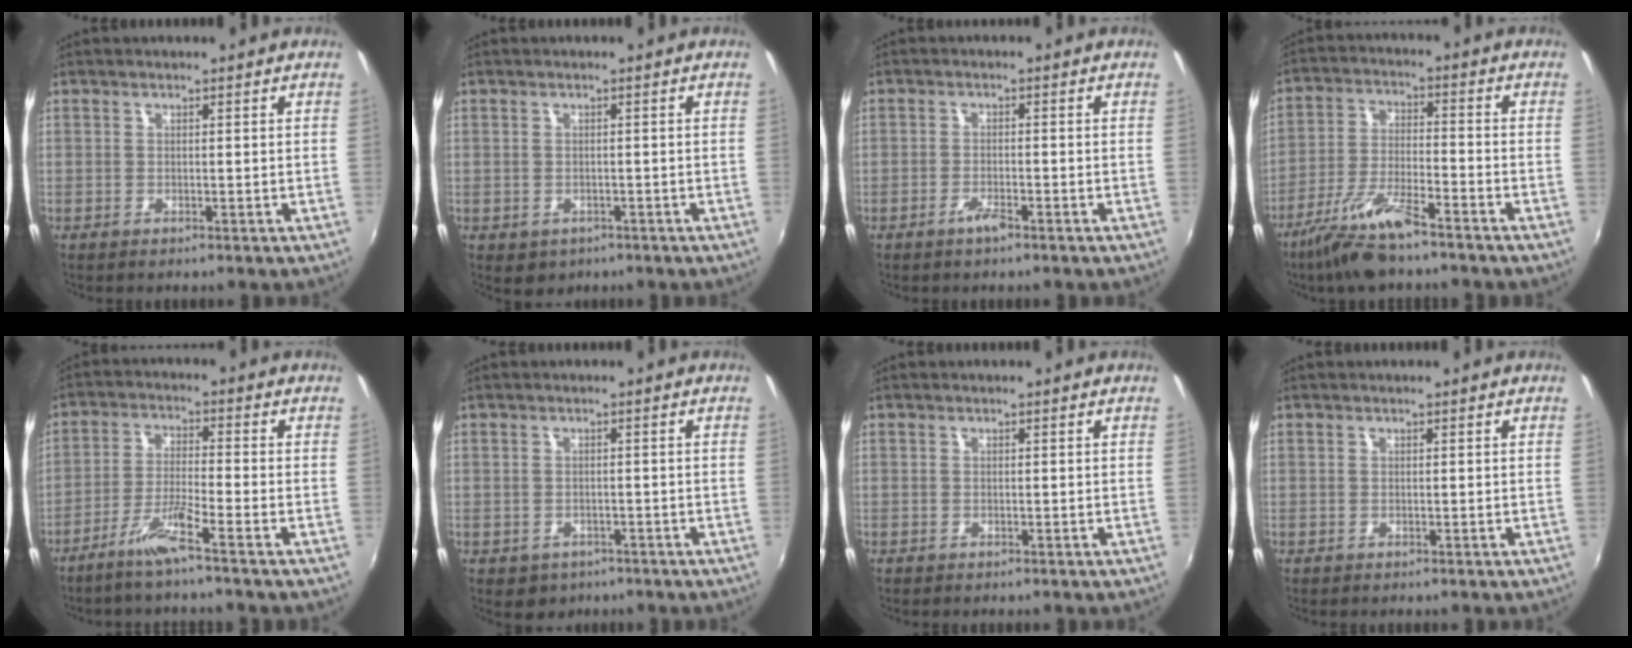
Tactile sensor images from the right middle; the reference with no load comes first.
{"total": 2.7, "force": [-1.0, 2.3, 1.0], "torque": [-0.025, -0.006, -0.008]}
{"total": 2.4, "force": [-1.8, 0.5, 1.6], "torque": [-0.038, -0.002, -0.038]}
{"total": 10.9, "force": [-8.3, 2.1, 6.8], "torque": [-0.144, -0.012, -0.156]}
{"total": 6.1, "force": [-4.4, -0.7, 4.2], "torque": [-0.095, -0.002, -0.086]}
{"total": 3.4, "force": [-1.6, 2.8, 1.0], "torque": [-0.028, -0.005, -0.017]}
{"total": 0.0}
{"total": 0.0}